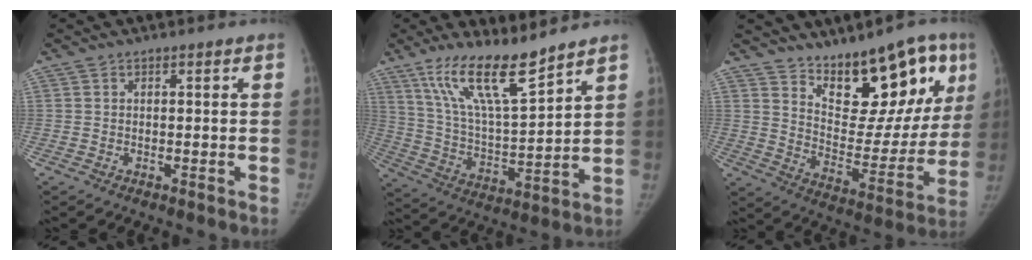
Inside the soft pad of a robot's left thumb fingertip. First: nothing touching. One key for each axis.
{"total": 15.4, "fx": 11.3, "fy": 2.9, "fz": 10.1, "tx": -0.171, "ty": -0.066, "tz": 0.221}
{"total": 19.6, "fx": 11.9, "fy": 8.9, "fz": 12.8, "tx": -0.111, "ty": -0.071, "tz": 0.184}